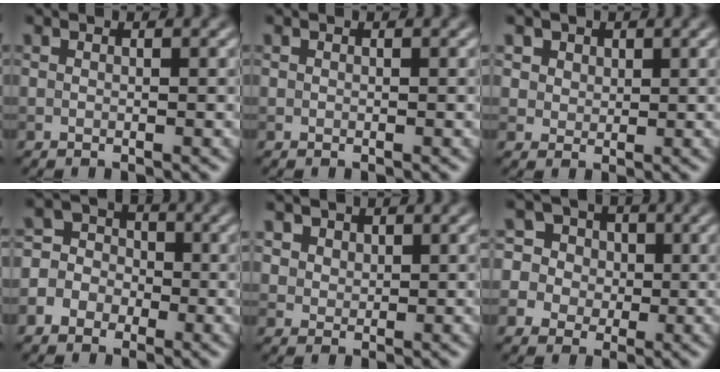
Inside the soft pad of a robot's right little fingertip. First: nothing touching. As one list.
[{"total": 0.0}, {"total": 4.2, "force": [2.3, 3.1, 1.7], "torque": [-0.042, 0.002, 0.037]}, {"total": 4.6, "force": [-1.7, 4.1, 1.3], "torque": [0.000, 0.015, -0.043]}, {"total": 3.5, "force": [2.1, 2.5, 1.4], "torque": [-0.047, -0.001, 0.044]}, {"total": 7.9, "force": [1.6, 7.4, 2.3], "torque": [-0.063, 0.047, 0.013]}]